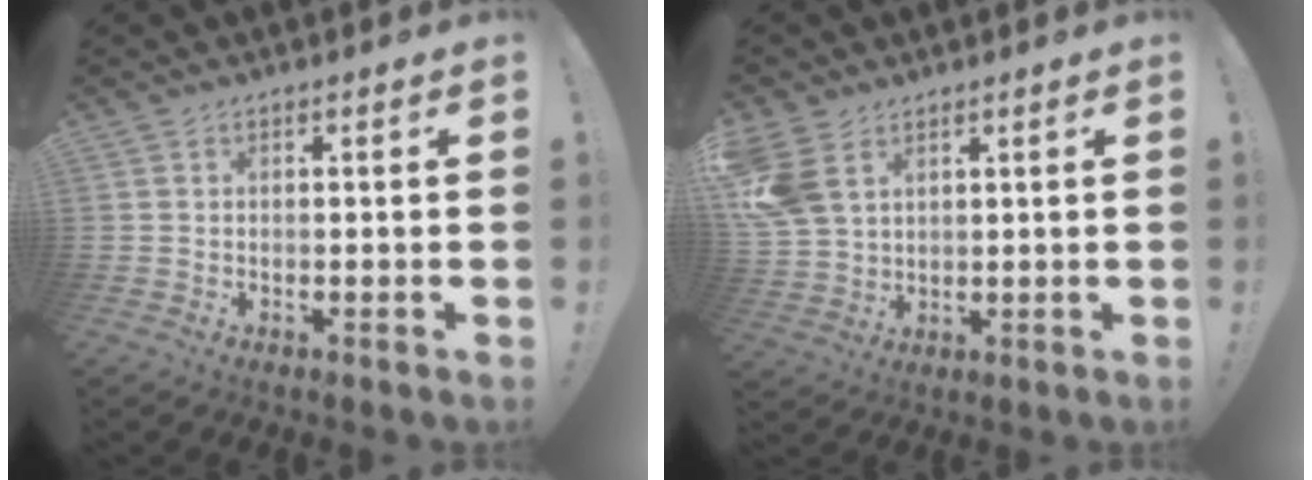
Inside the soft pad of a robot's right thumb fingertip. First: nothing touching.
{"total": 9.2, "force": [4.2, 6.4, 5.2], "torque": [-0.114, -0.009, 0.087]}